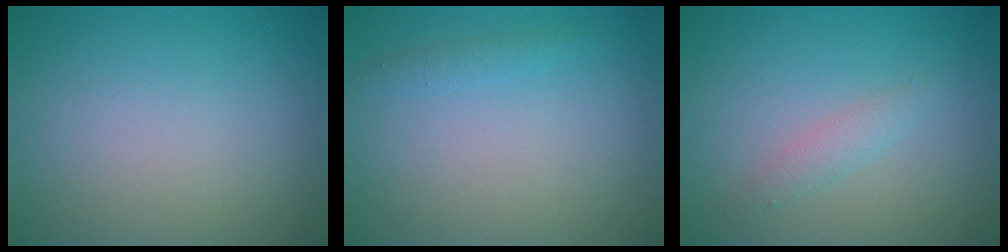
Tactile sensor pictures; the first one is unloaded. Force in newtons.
{"total": 0.9, "press": 0.9, "slide": 0.0}
{"total": 1.3, "press": 1.3, "slide": 0.0}